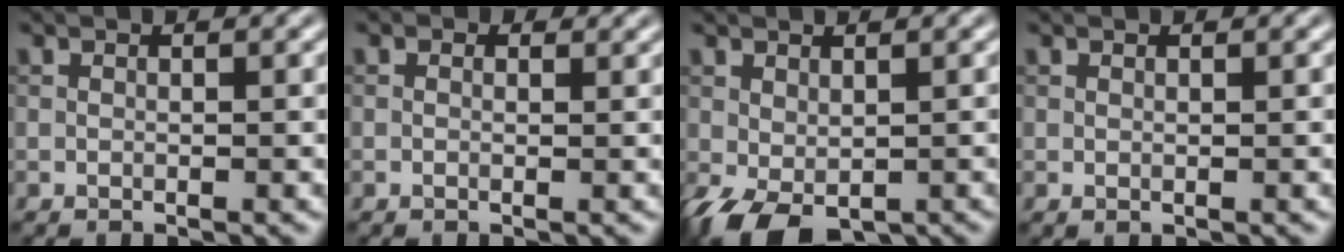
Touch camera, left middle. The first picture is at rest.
{"total": 1.0, "force": [0.5, 0.7, 0.5], "torque": [-0.009, -0.005, -0.002]}
{"total": 4.3, "force": [-1.6, 2.5, 3.1], "torque": [-0.065, -0.008, -0.019]}
{"total": 0.0}